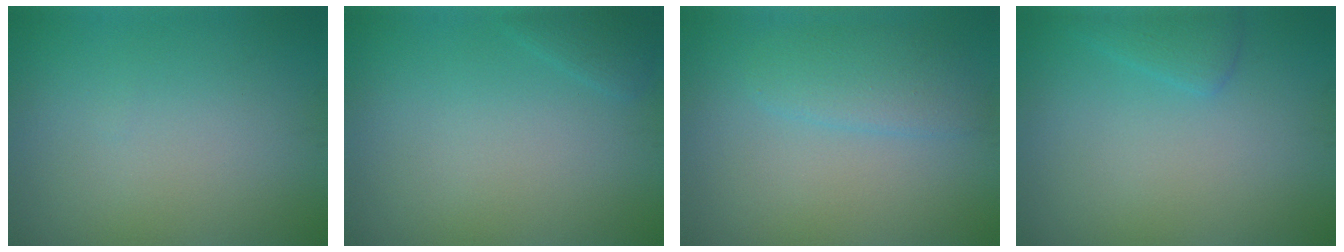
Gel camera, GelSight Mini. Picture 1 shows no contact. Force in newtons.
{"total": 1.1, "press": 1.1, "slide": 0.1}
{"total": 2.7, "press": 2.7, "slide": 0.2}
{"total": 1.6, "press": 1.6, "slide": 0.1}